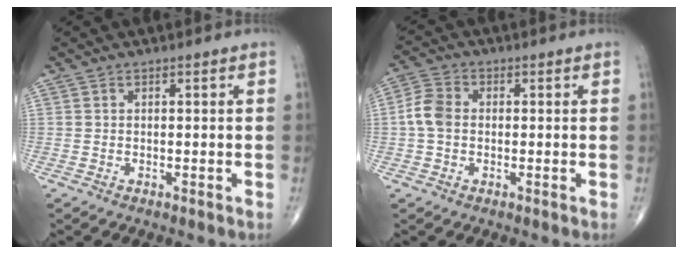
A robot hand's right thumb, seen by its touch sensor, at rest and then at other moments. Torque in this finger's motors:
{"motor_torque": [-0.31, 0.36, 0.32, -0.14, 0.02]}